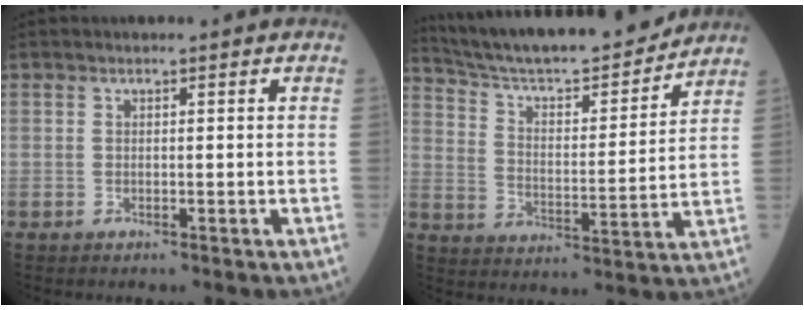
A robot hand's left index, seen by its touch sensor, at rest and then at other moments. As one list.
[{"total": 20.4, "force": [18.6, 2.1, 8.0], "torque": [-0.138, -0.001, 0.288]}]